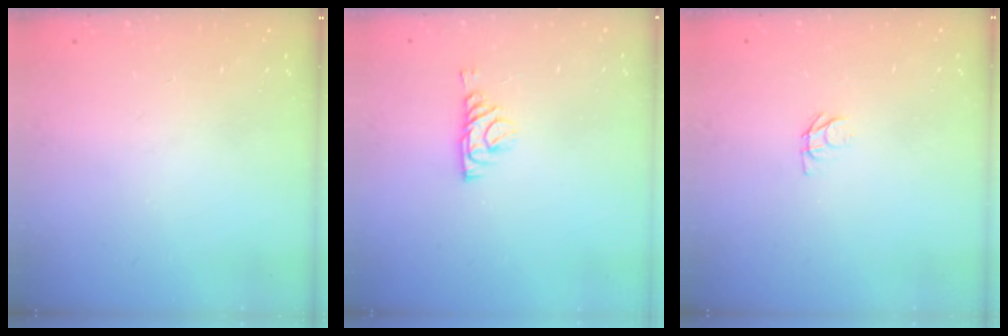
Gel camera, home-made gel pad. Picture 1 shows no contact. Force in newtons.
{"total": 6.0, "press": 5.9, "slide": 0.8}
{"total": 2.7, "press": 2.7, "slide": 0.3}